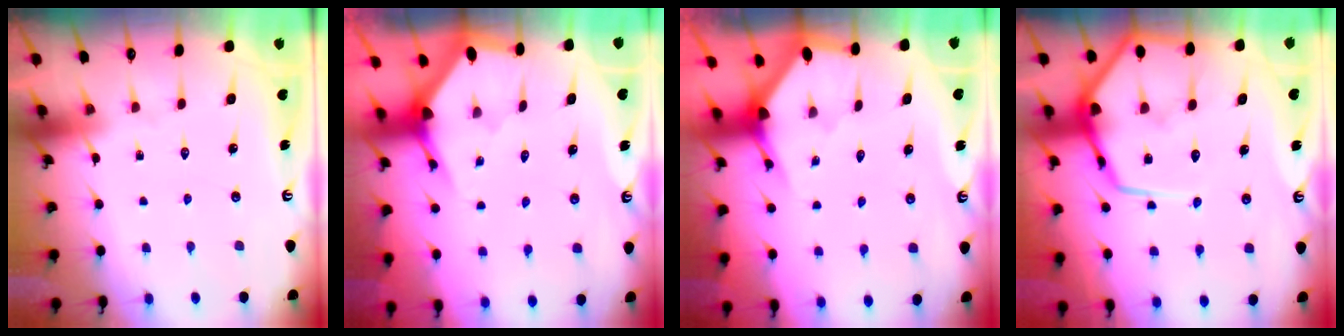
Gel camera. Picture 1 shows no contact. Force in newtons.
{"total": 2.9, "press": 2.9, "slide": 0.2}
{"total": 2.4, "press": 2.4, "slide": 0.2}
{"total": 15.3, "press": 15.2, "slide": 1.4}